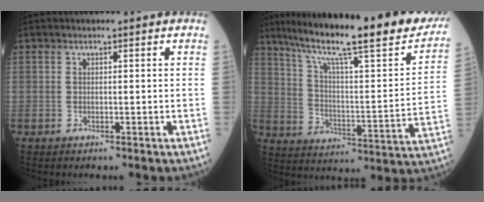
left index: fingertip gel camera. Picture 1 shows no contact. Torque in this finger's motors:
{"motor_torque": [1.07, -1.07, 0.70, 0.19]}